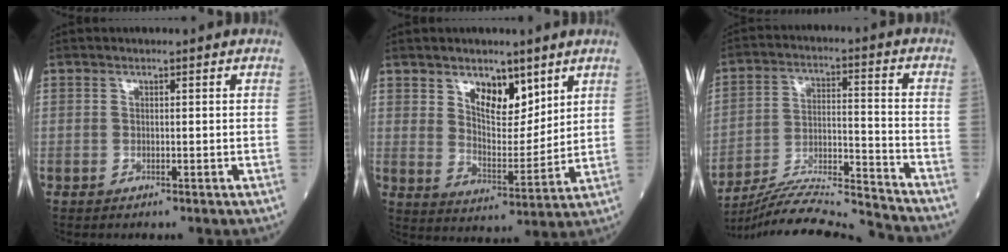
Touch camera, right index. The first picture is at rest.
{"total": 7.9, "force": [4.9, 3.7, 5.0], "torque": [-0.078, -0.012, 0.088]}
{"total": 15.8, "force": [-15.2, -2.1, 3.4], "torque": [-0.066, 0.012, -0.255]}